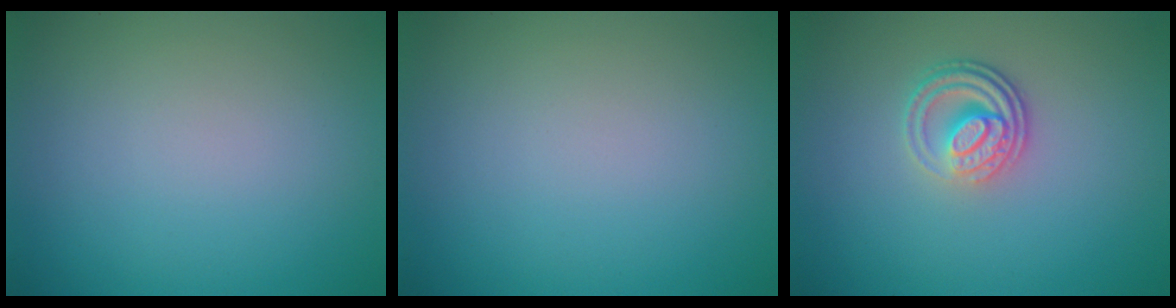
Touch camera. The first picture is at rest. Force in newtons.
{"total": 0.0}
{"total": 3.4, "press": 2.6, "slide": 2.2}